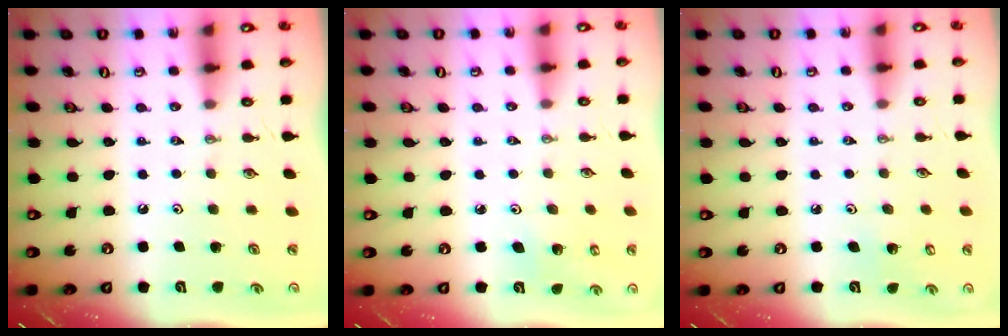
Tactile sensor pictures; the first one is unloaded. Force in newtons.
{"total": 3.4, "press": 3.3, "slide": 0.8}
{"total": 2.5, "press": 2.5, "slide": 0.2}